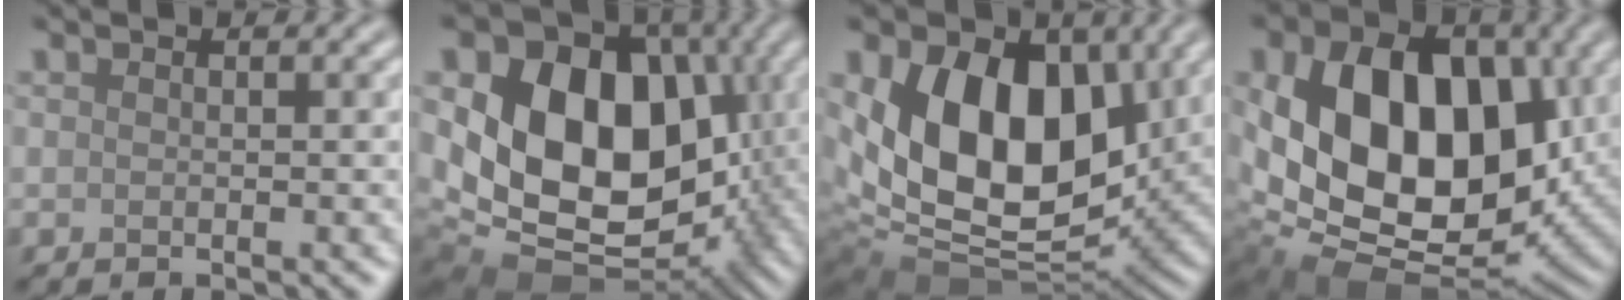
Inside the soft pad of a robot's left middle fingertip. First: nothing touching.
{"total": 17.3, "force": [1.1, 12.8, 11.6], "torque": [-0.188, -0.020, 0.026]}
{"total": 14.6, "force": [2.6, 9.5, 10.8], "torque": [-0.190, -0.011, 0.042]}
{"total": 15.3, "force": [1.6, 10.6, 10.9], "torque": [-0.177, -0.005, 0.024]}